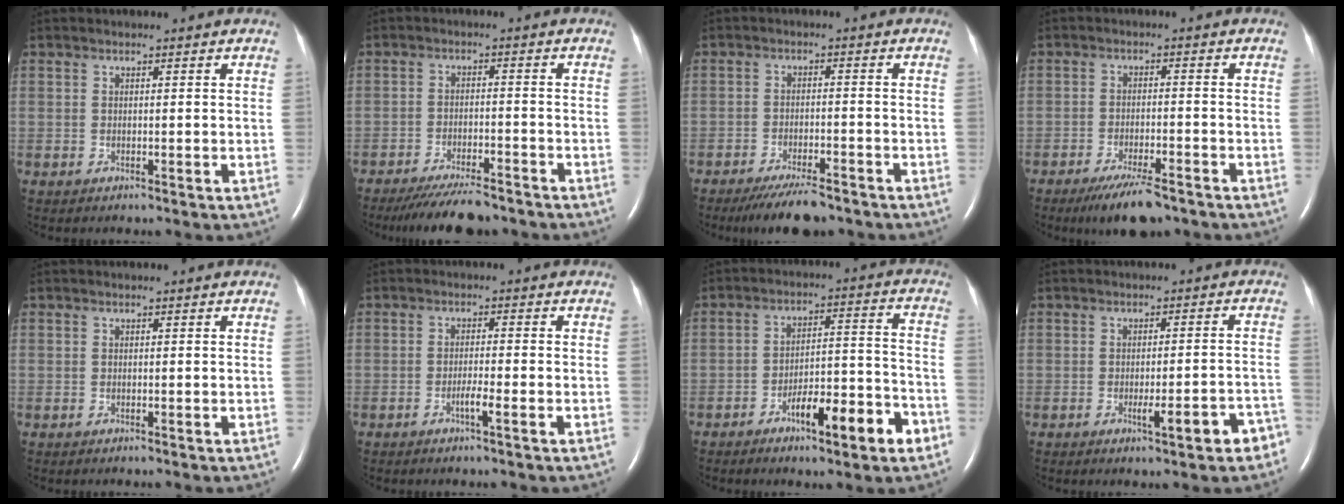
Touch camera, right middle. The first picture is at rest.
{"total": 9.4, "force": [-8.4, 1.5, 4.1], "torque": [-0.064, -0.017, -0.131]}
{"total": 7.4, "force": [-6.3, 1.4, 3.7], "torque": [-0.061, -0.015, -0.104]}
{"total": 7.1, "force": [-5.4, 1.4, 4.4], "torque": [-0.077, -0.013, -0.089]}
{"total": 0.0}
{"total": 2.5, "force": [-1.2, -0.2, 2.1], "torque": [-0.040, -0.001, -0.023]}
{"total": 11.1, "force": [-6.2, 2.0, 9.1], "torque": [-0.136, 0.017, -0.090]}
{"total": 5.9, "force": [-3.5, 0.8, 4.7], "torque": [-0.056, 0.006, -0.042]}